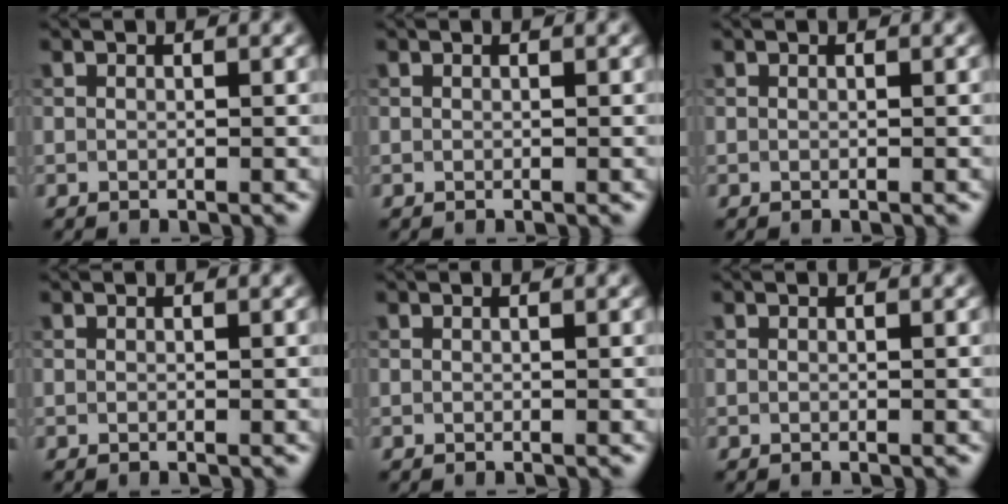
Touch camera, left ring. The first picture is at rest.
{"total": 0.0}
{"total": 0.0}
{"total": 0.0}
{"total": 0.0}
{"total": 0.0}